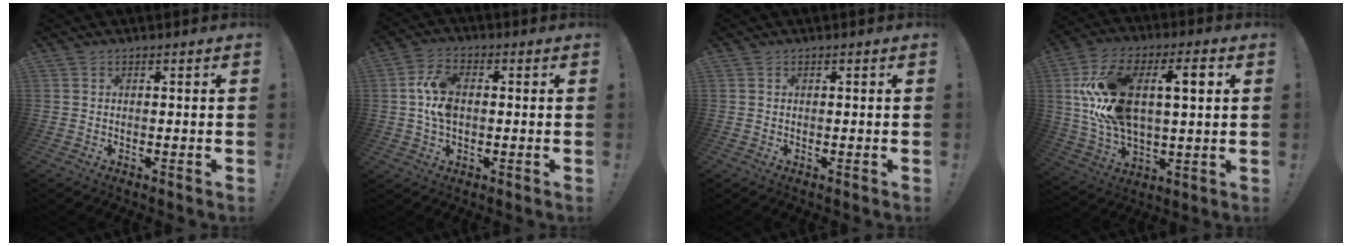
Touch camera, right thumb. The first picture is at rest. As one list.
[{"total": 9.5, "force": [0.4, 6.3, 7.1], "torque": [-0.139, 0.013, 0.011]}, {"total": 0.0}, {"total": 20.5, "force": [4.8, 10.9, 16.7], "torque": [-0.290, -0.005, 0.079]}]